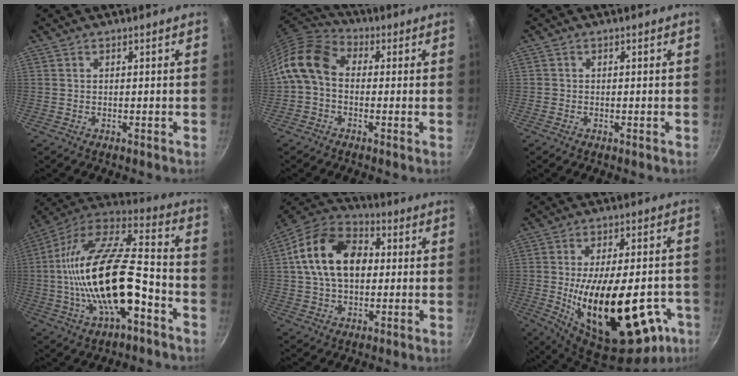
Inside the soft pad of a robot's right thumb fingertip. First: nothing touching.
{"total": 10.8, "force": [-0.1, 8.1, 7.2], "torque": [-0.124, 0.034, -0.023]}
{"total": 0.6, "force": [-0.2, 0.5, 0.1], "torque": [0.000, 0.001, -0.005]}
{"total": 25.6, "force": [-6.1, 10.8, 22.4], "torque": [-0.405, 0.041, -0.115]}
{"total": 17.4, "force": [2.5, 11.8, 12.5], "torque": [-0.191, 0.024, 0.027]}
{"total": 28.6, "force": [-7.8, 13.3, 24.1], "torque": [-0.349, 0.006, -0.094]}